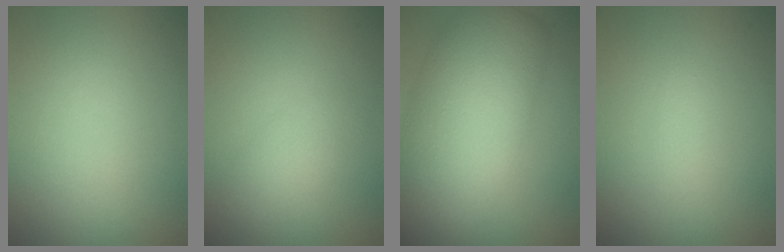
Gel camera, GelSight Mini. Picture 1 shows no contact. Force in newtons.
{"total": 2.0, "press": 2.0, "slide": 0.2}
{"total": 11.0, "press": 10.9, "slide": 0.6}
{"total": 0.7, "press": 0.7, "slide": 0.0}